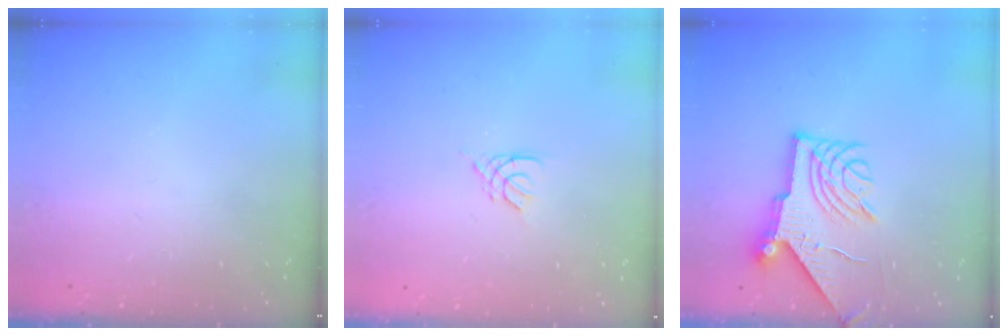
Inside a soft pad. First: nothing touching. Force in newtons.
{"total": 2.7, "press": 2.7, "slide": 0.5}
{"total": 9.5, "press": 9.4, "slide": 0.9}